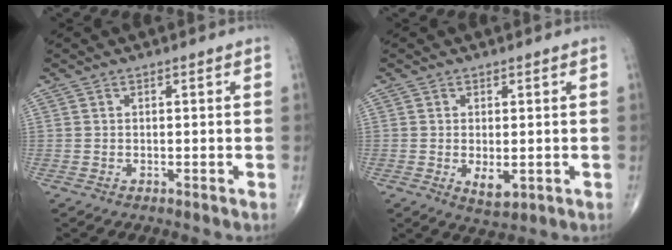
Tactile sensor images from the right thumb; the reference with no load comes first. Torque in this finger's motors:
{"motor_torque": [-0.46, 0.01, 0.25, 0.26, 0.10]}